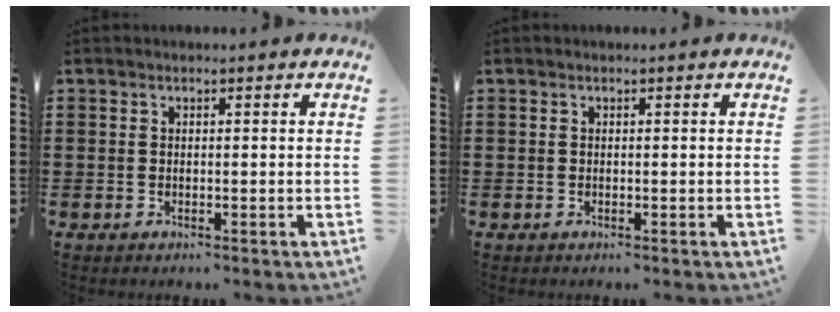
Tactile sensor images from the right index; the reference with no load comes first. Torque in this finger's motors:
{"motor_torque": [0.21, 0.02, 0.03, 0.01]}